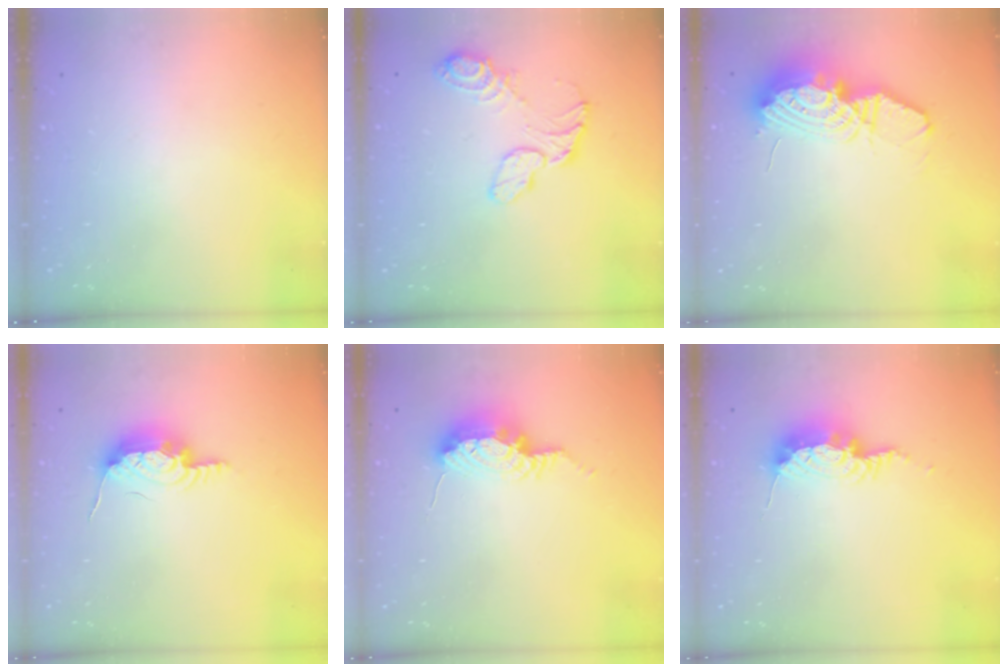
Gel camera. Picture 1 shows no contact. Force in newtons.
{"total": 10.2, "press": 10.2, "slide": 1.0}
{"total": 15.2, "press": 15.1, "slide": 1.5}
{"total": 10.3, "press": 10.1, "slide": 1.8}
{"total": 14.9, "press": 10.6, "slide": 10.4}
{"total": 9.8, "press": 9.8, "slide": 1.0}